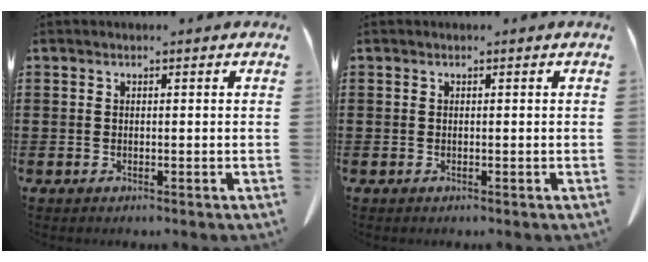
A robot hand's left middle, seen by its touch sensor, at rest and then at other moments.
{"total": 0.0}